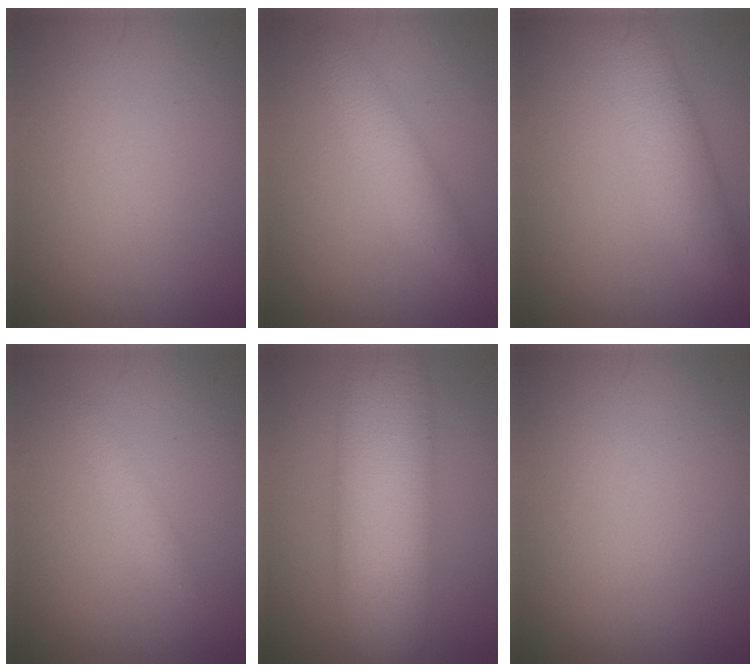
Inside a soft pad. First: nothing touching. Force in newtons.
{"total": 3.3, "press": 3.3, "slide": 0.1}
{"total": 4.1, "press": 4.1, "slide": 0.1}
{"total": 1.3, "press": 1.3, "slide": 0.0}
{"total": 10.7, "press": 10.6, "slide": 0.7}
{"total": 0.0}